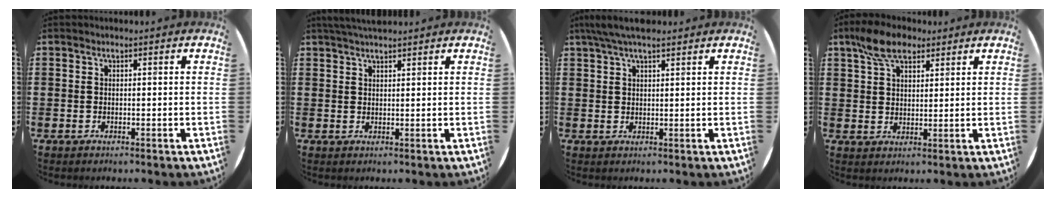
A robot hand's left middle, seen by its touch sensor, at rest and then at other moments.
{"total": 2.2, "force": [2.1, 0.2, 0.8], "torque": [-0.019, 0.002, 0.038]}
{"total": 4.1, "force": [3.3, 0.9, 2.3], "torque": [-0.053, 0.002, 0.059]}
{"total": 6.6, "force": [4.8, 3.2, 3.2], "torque": [-0.069, 0.003, 0.088]}